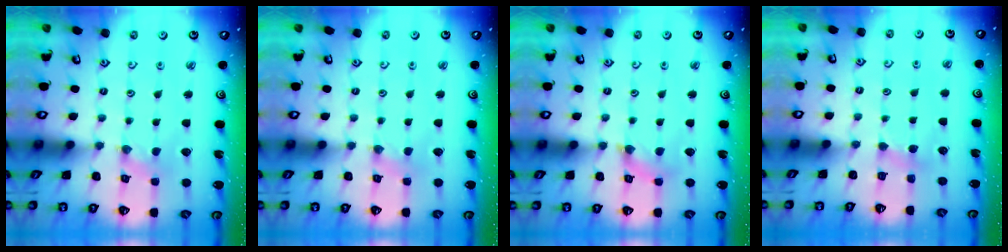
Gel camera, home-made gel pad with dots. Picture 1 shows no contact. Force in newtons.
{"total": 2.0, "press": 2.0, "slide": 0.4}
{"total": 2.9, "press": 2.9, "slide": 0.3}
{"total": 3.0, "press": 2.9, "slide": 0.3}